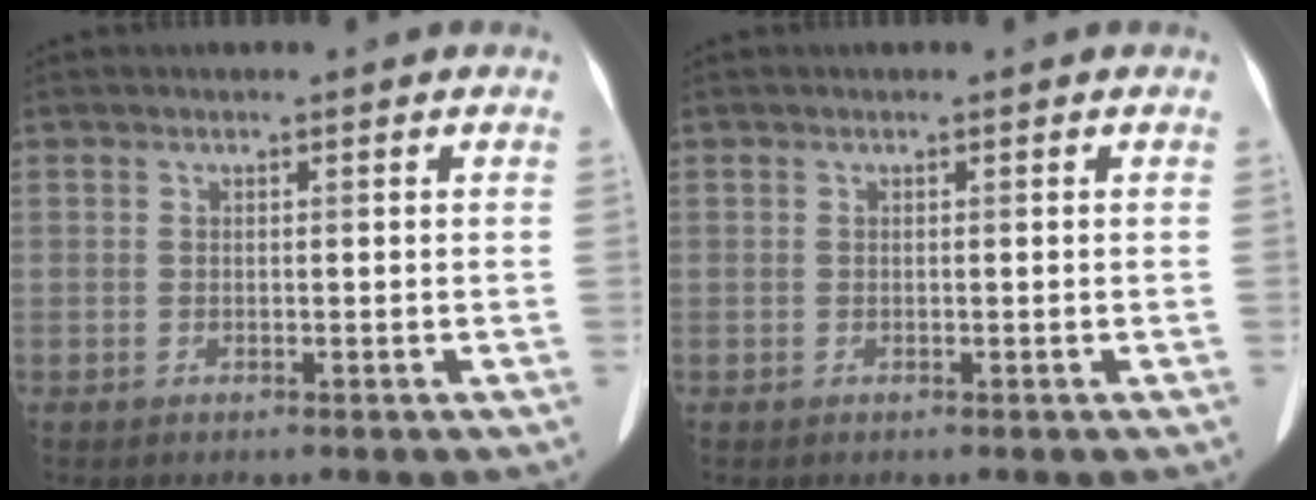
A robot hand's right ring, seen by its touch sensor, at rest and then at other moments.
{"total": 0.0}